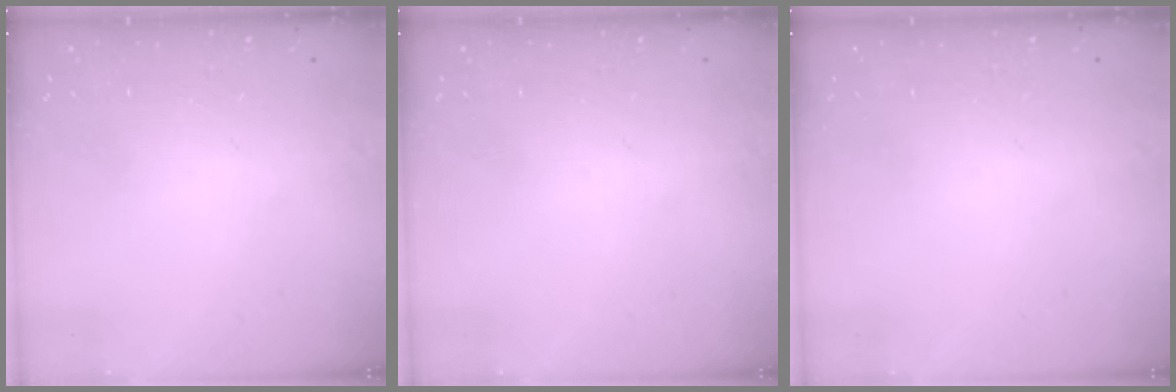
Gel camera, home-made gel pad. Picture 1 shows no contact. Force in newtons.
{"total": 0.0}
{"total": 0.0}